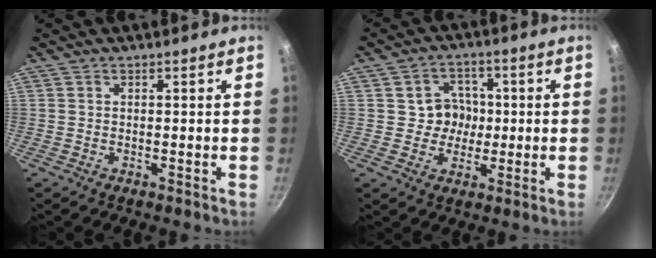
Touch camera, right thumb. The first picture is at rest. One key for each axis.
{"total": 6.6, "fx": 0.0, "fy": 6.1, "fz": 2.5, "tx": 0.004, "ty": 0.006, "tz": -0.006}